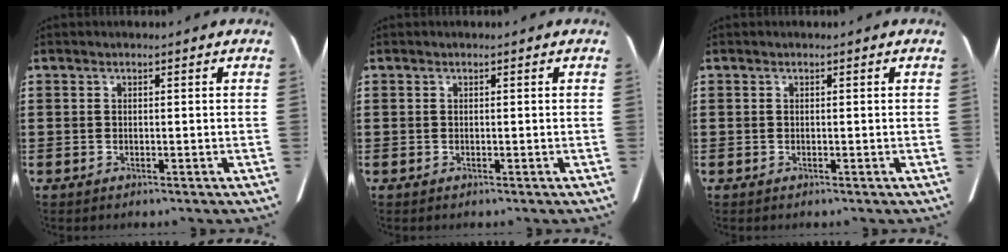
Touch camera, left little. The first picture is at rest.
{"total": 0.0}
{"total": 0.0}